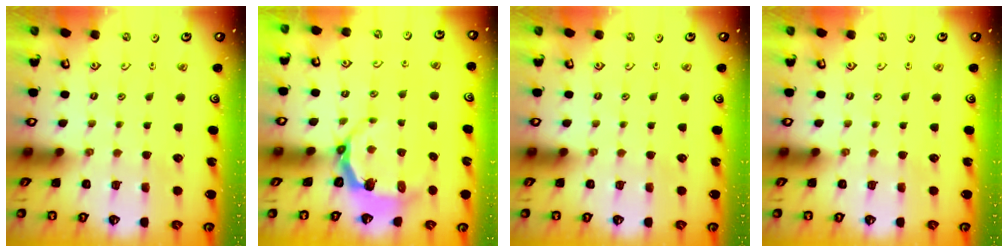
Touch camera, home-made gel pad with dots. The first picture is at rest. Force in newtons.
{"total": 4.8, "press": 3.3, "slide": 3.4}
{"total": 0.0}
{"total": 0.0}